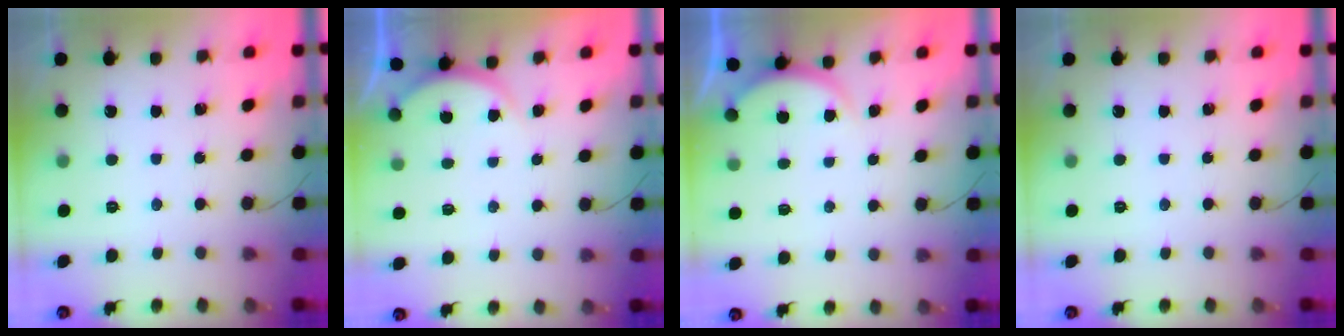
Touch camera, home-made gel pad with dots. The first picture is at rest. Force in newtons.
{"total": 2.8, "press": 2.8, "slide": 0.4}
{"total": 1.9, "press": 1.9, "slide": 0.5}
{"total": 0.0}